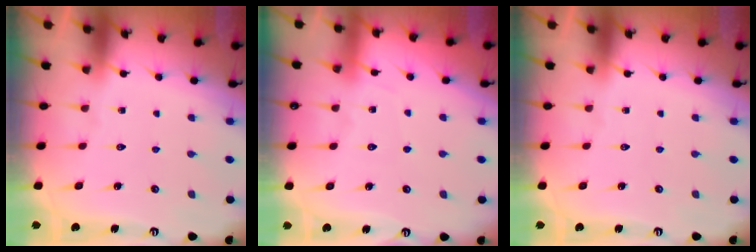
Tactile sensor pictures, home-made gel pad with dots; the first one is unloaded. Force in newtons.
{"total": 5.2, "press": 5.1, "slide": 0.7}
{"total": 0.0}